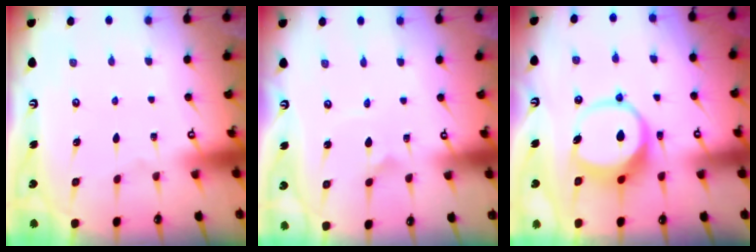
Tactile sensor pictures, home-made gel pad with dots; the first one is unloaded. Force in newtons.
{"total": 1.0, "press": 1.0, "slide": 0.0}
{"total": 8.3, "press": 8.2, "slide": 1.2}